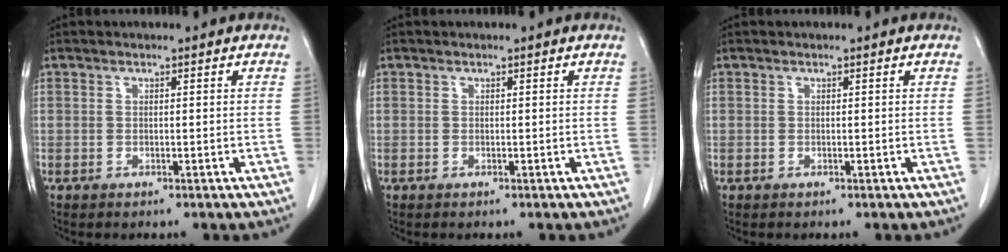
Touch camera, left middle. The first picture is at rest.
{"total": 0.0}
{"total": 0.0}